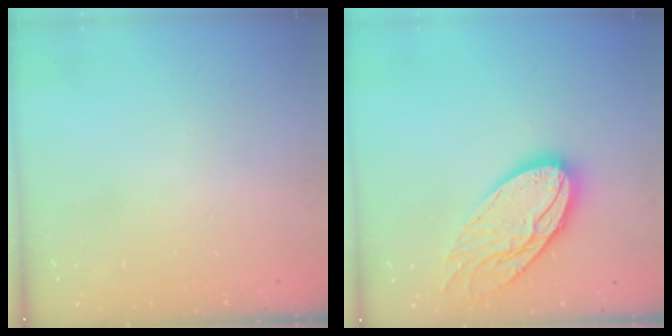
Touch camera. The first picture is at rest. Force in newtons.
{"total": 17.3, "press": 17.2, "slide": 1.8}